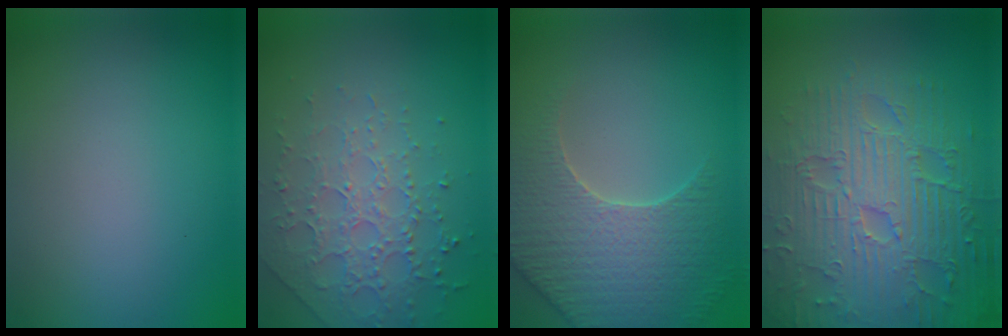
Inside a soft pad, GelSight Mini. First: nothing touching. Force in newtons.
{"total": 3.0, "press": 2.8, "slide": 1.1}
{"total": 5.4, "press": 5.1, "slide": 1.7}
{"total": 9.4, "press": 6.9, "slide": 6.5}